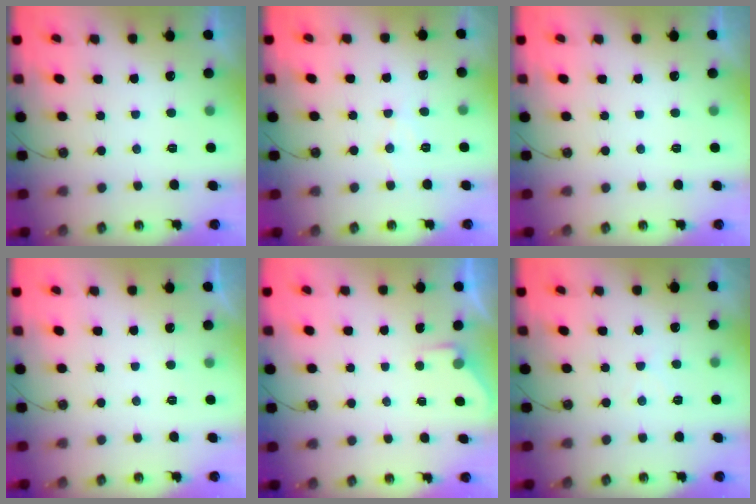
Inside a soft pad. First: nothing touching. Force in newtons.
{"total": 5.8, "press": 5.7, "slide": 0.8}
{"total": 0.0}
{"total": 0.0}
{"total": 2.4, "press": 2.4, "slide": 0.4}
{"total": 3.2, "press": 3.2, "slide": 0.5}